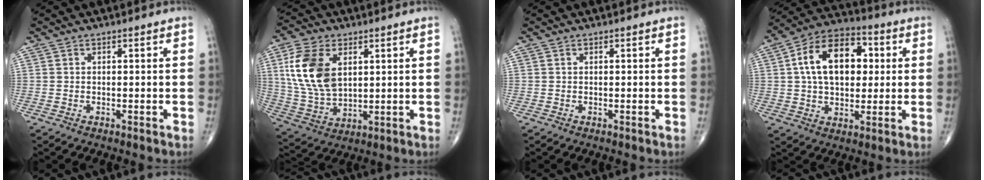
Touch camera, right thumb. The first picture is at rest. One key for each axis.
{"total": 14.4, "fx": 4.1, "fy": 8.8, "fz": 10.6, "tx": -0.206, "ty": -0.012, "tz": 0.088}
{"total": 0.0}
{"total": 16.9, "fx": 3.0, "fy": 10.7, "fz": 12.7, "tx": -0.180, "ty": 0.016, "tz": 0.042}